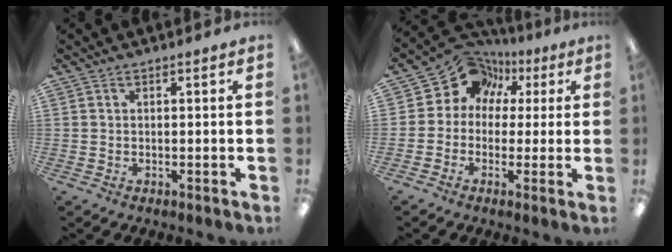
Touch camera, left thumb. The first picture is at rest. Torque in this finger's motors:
{"motor_torque": [-0.09, 0.66, 0.10, -0.05, -0.05]}